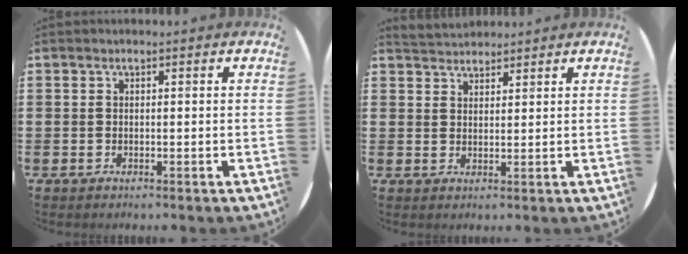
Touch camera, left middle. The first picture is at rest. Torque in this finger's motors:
{"motor_torque": [0.23, -0.24, 0.00, 0.00]}